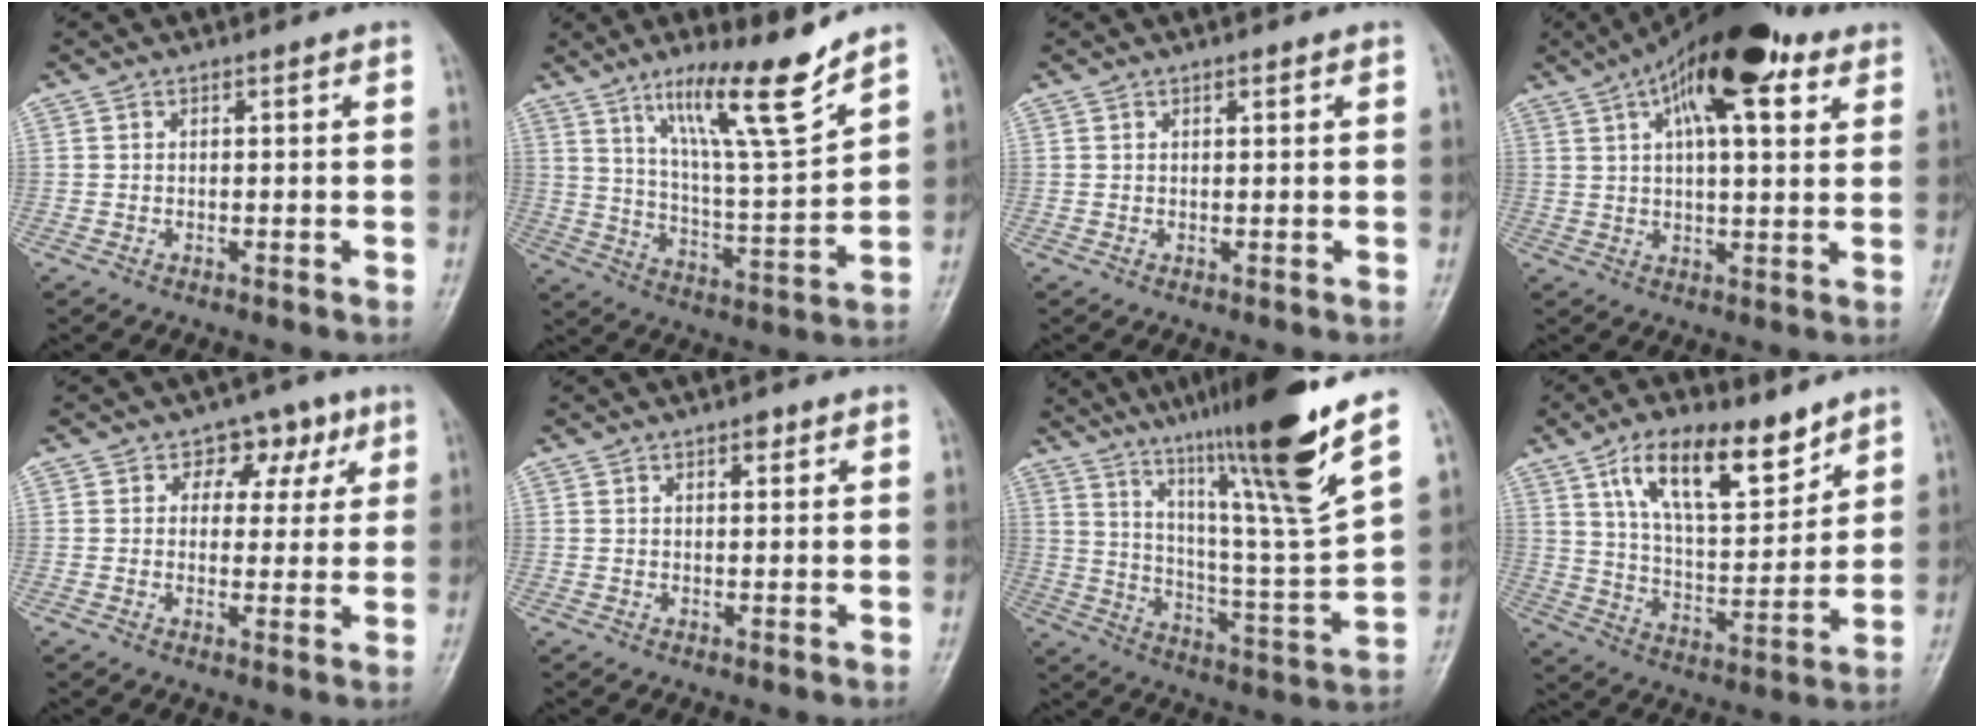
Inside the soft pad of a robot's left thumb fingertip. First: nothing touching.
{"total": 15.2, "force": [10.4, 1.3, 11.0], "torque": [-0.179, -0.068, 0.185]}
{"total": 0.9, "force": [0.5, 0.3, 0.6], "torque": [-0.010, -0.001, 0.008]}
{"total": 18.6, "force": [8.9, 7.2, 14.7], "torque": [-0.217, 0.003, 0.139]}
{"total": 6.7, "force": [2.7, 5.1, 3.4], "torque": [0.003, -0.001, 0.029]}
{"total": 1.7, "force": [1.0, 0.8, 1.1], "torque": [-0.011, -0.003, 0.014]}
{"total": 23.2, "force": [15.7, 0.5, 17.1], "torque": [-0.253, -0.076, 0.263]}
{"total": 16.2, "force": [9.8, 6.6, 11.1], "torque": [-0.153, -0.048, 0.176]}